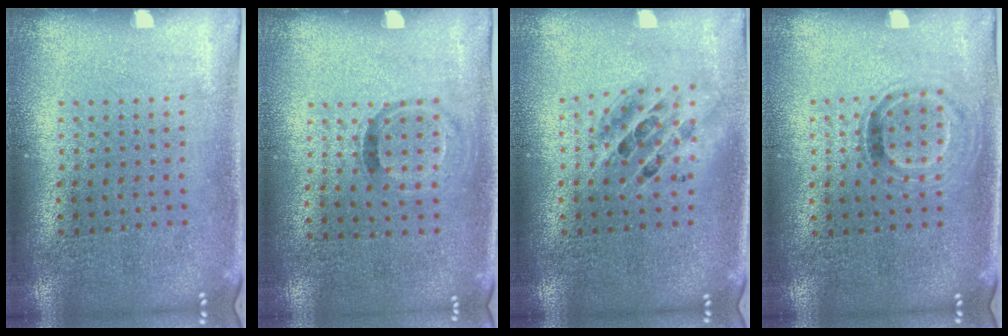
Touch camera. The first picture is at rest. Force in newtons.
{"total": 0.8, "press": 0.5, "slide": 0.6}
{"total": 1.4, "press": 1.2, "slide": 0.7}
{"total": 0.9, "press": 0.8, "slide": 0.3}